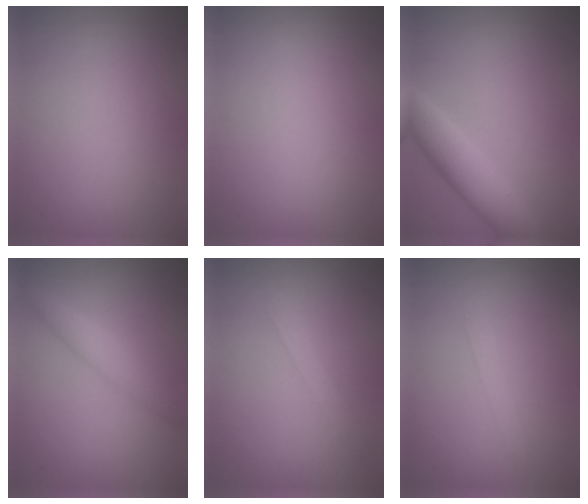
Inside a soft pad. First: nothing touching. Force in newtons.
{"total": 0.0}
{"total": 3.9, "press": 3.9, "slide": 0.2}
{"total": 2.9, "press": 2.9, "slide": 0.1}
{"total": 1.5, "press": 1.5, "slide": 0.1}
{"total": 1.0, "press": 1.0, "slide": 0.1}